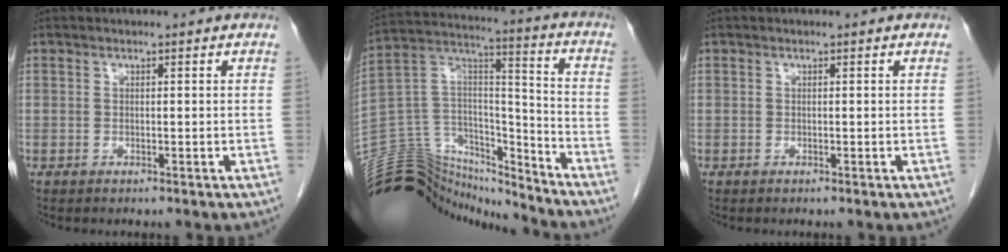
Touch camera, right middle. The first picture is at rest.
{"total": 18.2, "force": [-17.5, 4.8, 2.0], "torque": [-0.042, 0.080, -0.296]}
{"total": 0.0}